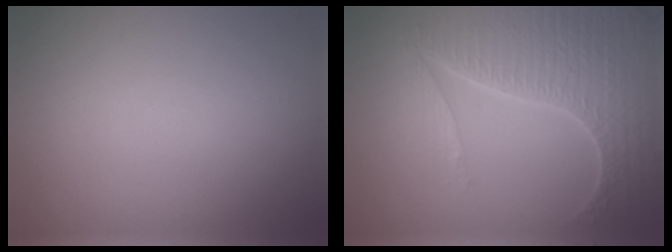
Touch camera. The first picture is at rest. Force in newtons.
{"total": 6.8, "press": 5.2, "slide": 4.3}